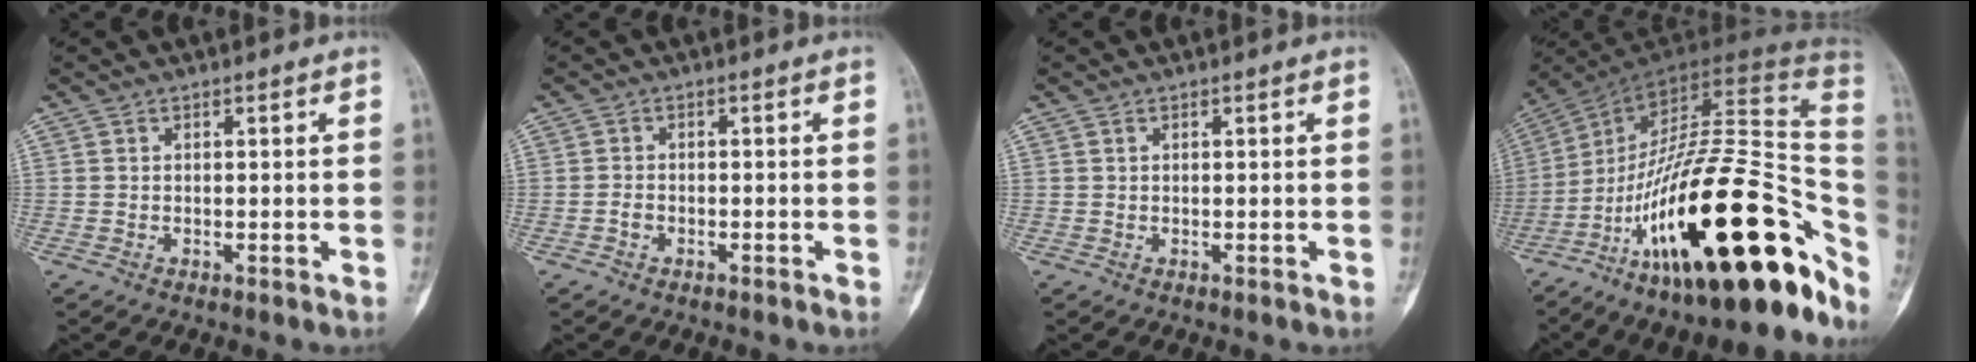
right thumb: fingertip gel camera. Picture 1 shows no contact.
{"total": 1.3, "force": [-0.7, 0.9, 0.7], "torque": [-0.014, 0.005, -0.014]}
{"total": 0.0}
{"total": 36.6, "force": [-13.3, 13.5, 31.3], "torque": [-0.404, 0.071, -0.210]}